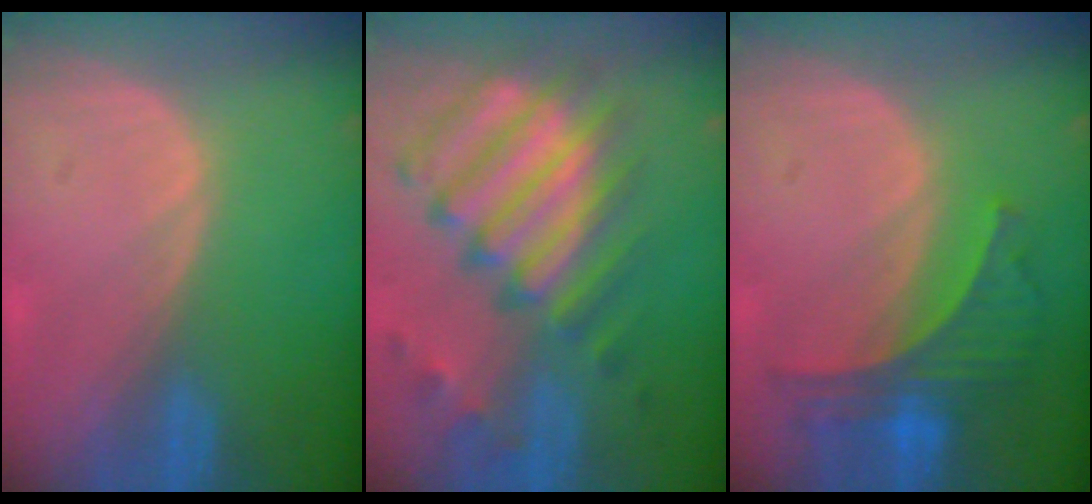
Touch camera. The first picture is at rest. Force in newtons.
{"total": 12.0, "press": 10.4, "slide": 6.0}
{"total": 6.8, "press": 6.3, "slide": 2.5}